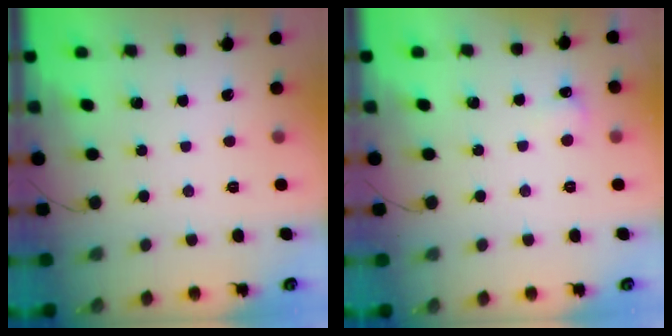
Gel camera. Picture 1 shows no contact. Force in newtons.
{"total": 4.9, "press": 4.8, "slide": 1.3}